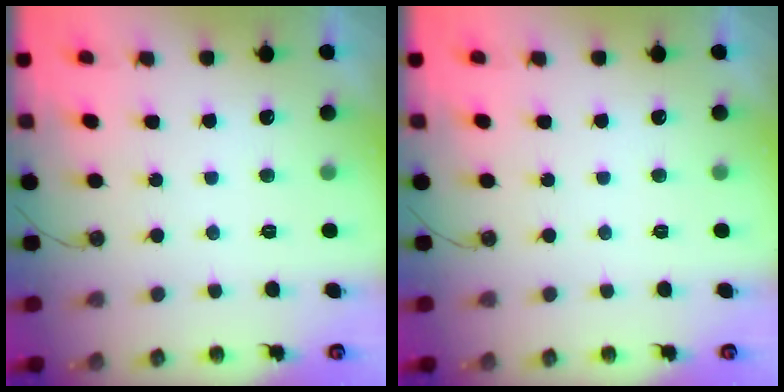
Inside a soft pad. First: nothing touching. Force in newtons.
{"total": 0.0}